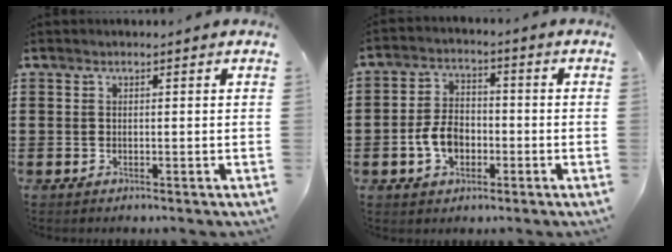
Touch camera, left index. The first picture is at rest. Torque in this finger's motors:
{"motor_torque": [0.86, 0.03, 0.51, 0.09]}